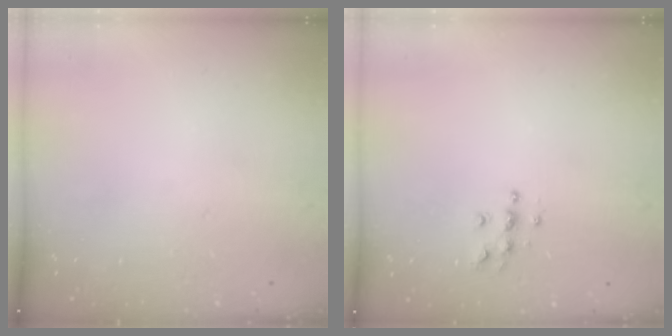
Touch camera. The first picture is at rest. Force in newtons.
{"total": 5.4, "press": 5.4, "slide": 0.1}